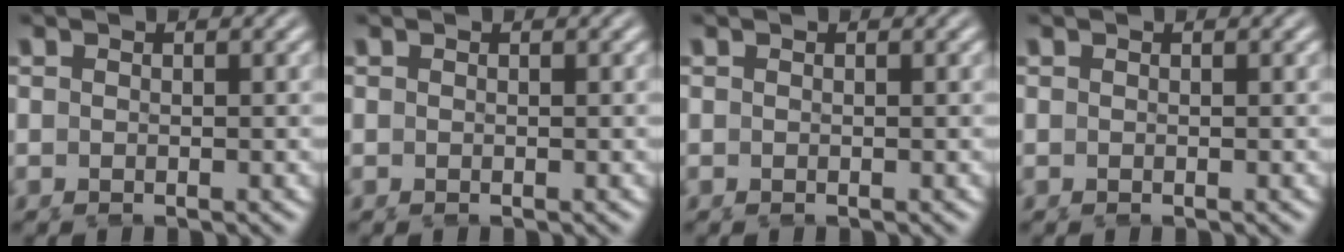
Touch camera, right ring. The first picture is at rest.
{"total": 0.0}
{"total": 0.0}
{"total": 0.0}